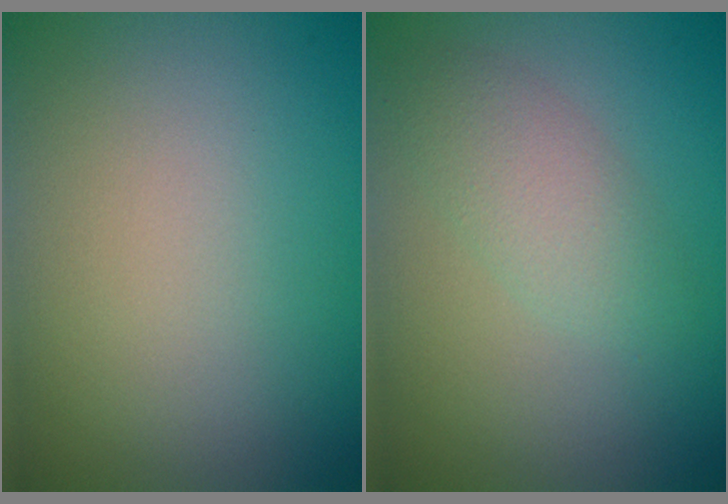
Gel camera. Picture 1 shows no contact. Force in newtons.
{"total": 2.5, "press": 2.5, "slide": 0.0}